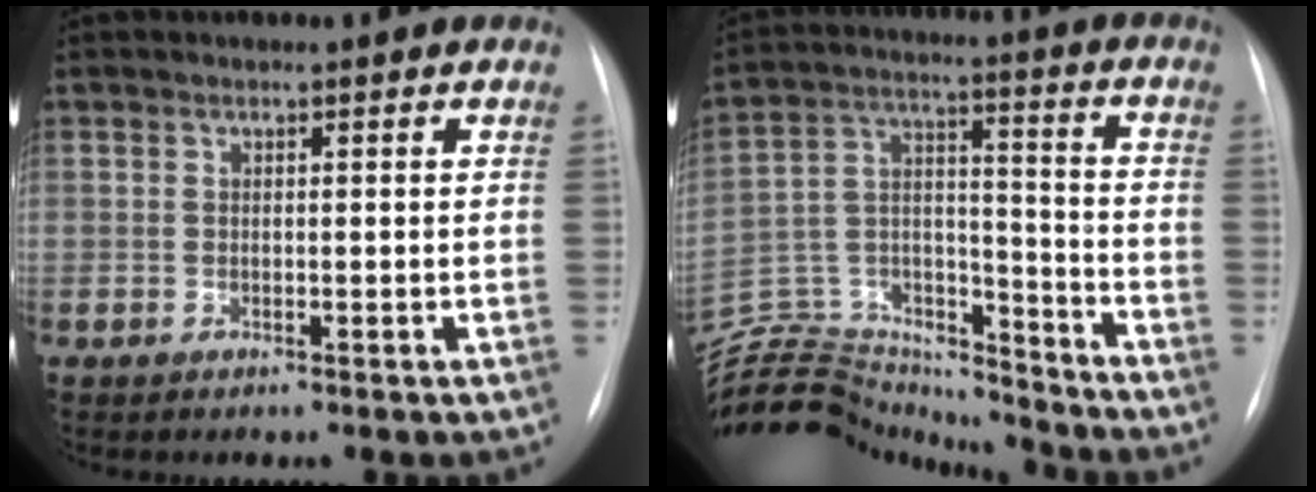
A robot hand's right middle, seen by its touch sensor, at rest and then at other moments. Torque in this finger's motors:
{"motor_torque": [-0.40, -0.69, -0.04, -0.01]}